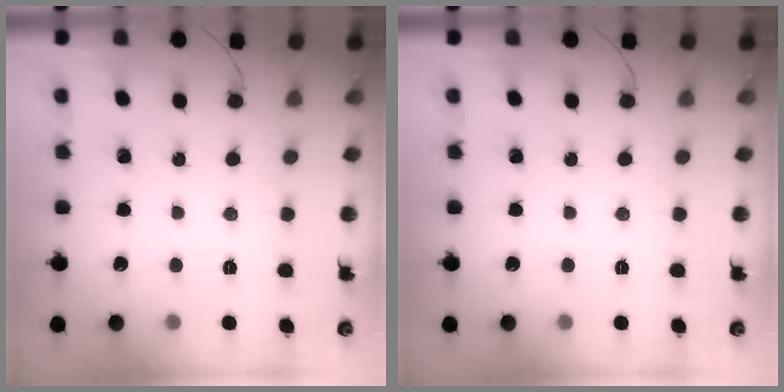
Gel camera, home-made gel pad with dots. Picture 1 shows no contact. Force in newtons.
{"total": 0.0}